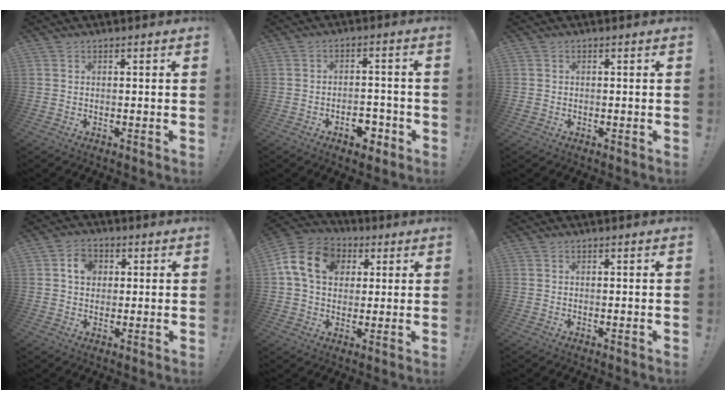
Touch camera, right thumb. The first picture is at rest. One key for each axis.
{"total": 6.8, "fx": -3.8, "fy": 4.3, "fz": 3.7, "tx": -0.041, "ty": 0.032, "tz": -0.060}
{"total": 0.9, "fx": -0.3, "fy": 0.8, "fz": 0.1, "tx": -0.002, "ty": 0.003, "tz": -0.005}
{"total": 7.0, "fx": 2.0, "fy": 5.4, "fz": 4.1, "tx": -0.057, "ty": 0.005, "tz": 0.035}
{"total": 15.5, "fx": 4.4, "fy": 11.7, "fz": 9.0, "tx": -0.149, "ty": 0.005, "tz": 0.087}
{"total": 0.0}